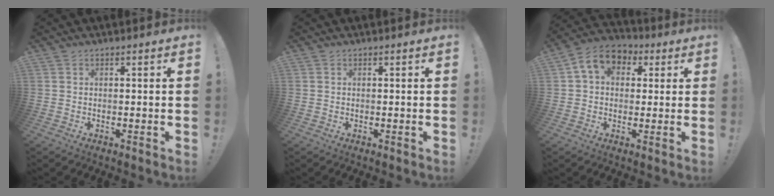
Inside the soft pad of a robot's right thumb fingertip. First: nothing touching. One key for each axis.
{"total": 0.0}
{"total": 9.8, "fx": 3.0, "fy": 7.3, "fz": 5.8, "tx": -0.092, "ty": 0.003, "tz": 0.063}